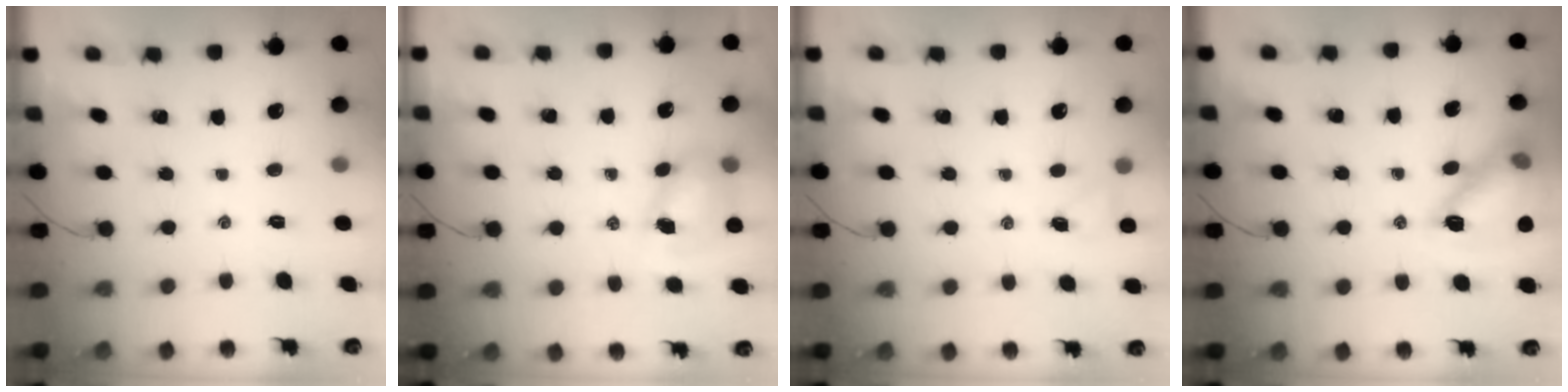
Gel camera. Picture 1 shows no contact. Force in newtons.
{"total": 7.8, "press": 7.7, "slide": 1.1}
{"total": 3.9, "press": 3.7, "slide": 1.2}
{"total": 13.2, "press": 13.1, "slide": 1.1}